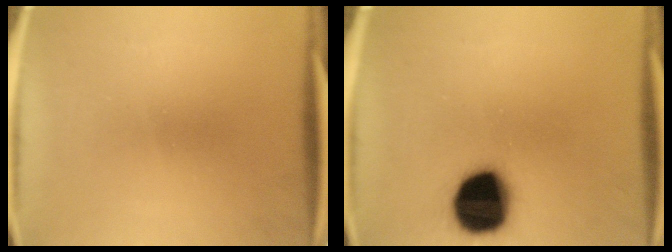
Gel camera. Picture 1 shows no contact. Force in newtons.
{"total": 18.0}